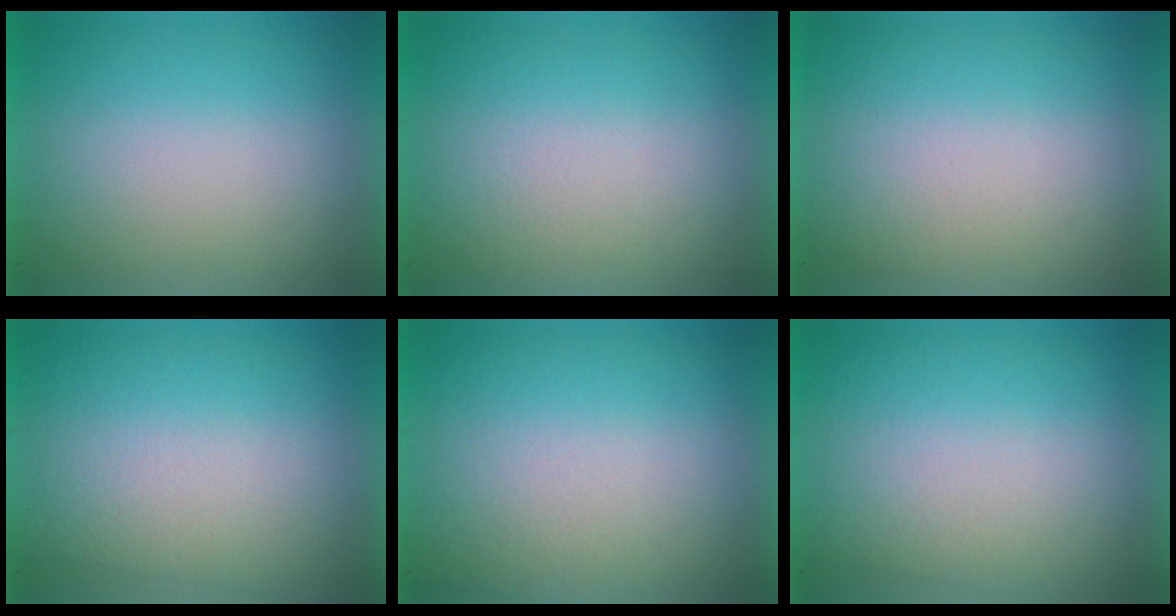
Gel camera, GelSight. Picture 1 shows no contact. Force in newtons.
{"total": 4.1}
{"total": 1.4}
{"total": 2.8}
{"total": 3.6}
{"total": 2.6}